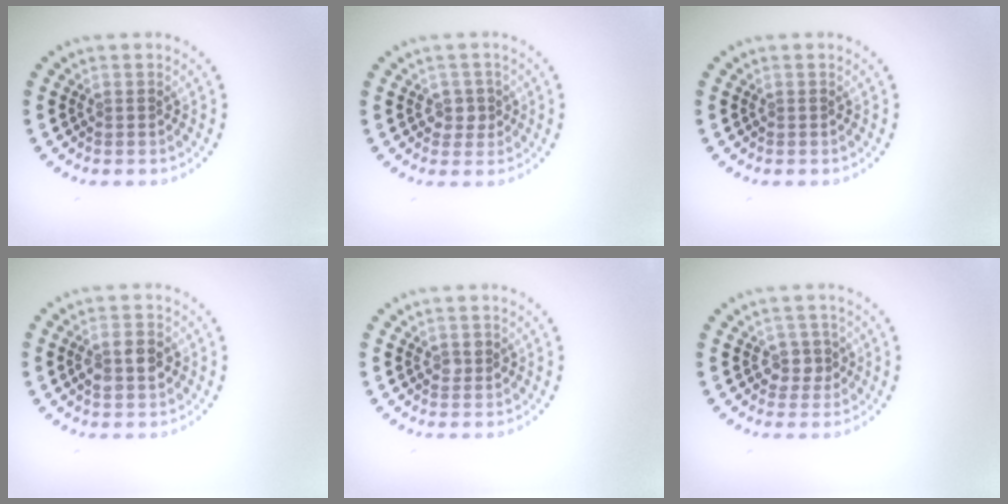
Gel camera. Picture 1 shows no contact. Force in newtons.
{"total": 1.6, "press": 1.5, "slide": 0.7}
{"total": 0.0}
{"total": 2.4, "press": 2.4, "slide": 0.2}
{"total": 1.0, "press": 1.0, "slide": 0.2}
{"total": 1.7, "press": 1.5, "slide": 0.8}